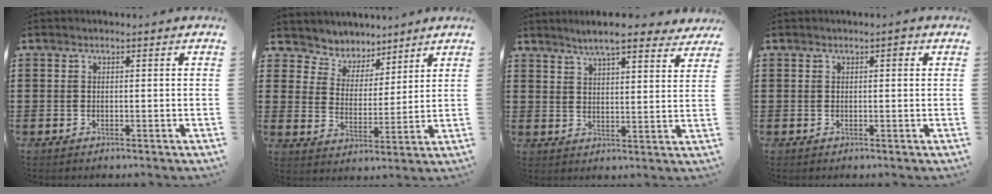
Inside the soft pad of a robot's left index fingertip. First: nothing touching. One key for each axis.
{"total": 5.0, "fx": 4.3, "fy": 2.5, "fz": -0.8, "tx": -0.021, "ty": -0.028, "tz": 0.075}
{"total": 6.9, "fx": 6.0, "fy": 0.7, "fz": 3.2, "tx": -0.072, "ty": -0.016, "tz": 0.107}
{"total": 1.1, "fx": 0.4, "fy": 0.4, "fz": 1.0, "tx": -0.011, "ty": 0.002, "tz": 0.003}